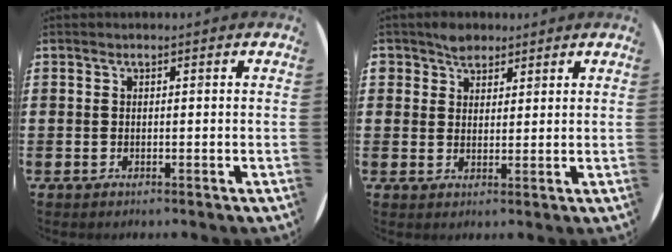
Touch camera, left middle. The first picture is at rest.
{"total": 2.9, "force": [2.4, 1.7, 0.1], "torque": [0.000, 0.002, 0.046]}